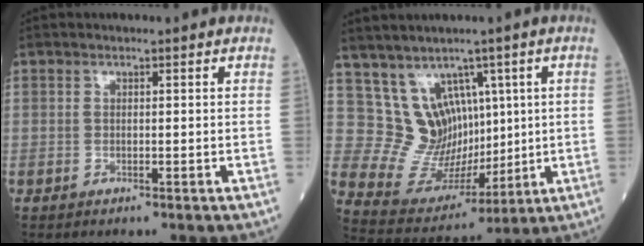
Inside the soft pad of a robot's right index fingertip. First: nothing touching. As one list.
[{"total": 9.5, "force": [3.9, 7.5, 4.3], "torque": [-0.080, 0.028, 0.096]}]